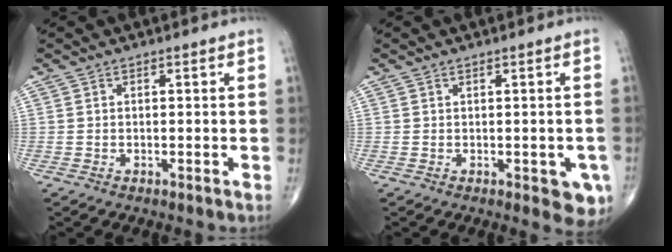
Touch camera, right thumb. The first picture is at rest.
{"total": 4.6, "force": [-1.3, 2.0, 3.9], "torque": [-0.022, -0.004, -0.011]}